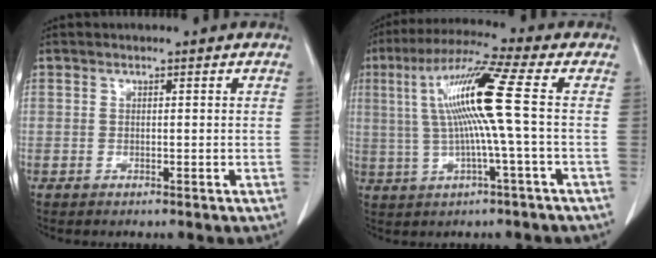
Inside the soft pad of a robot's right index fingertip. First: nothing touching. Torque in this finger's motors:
{"motor_torque": [1.55, -0.06, 0.78, 0.21]}